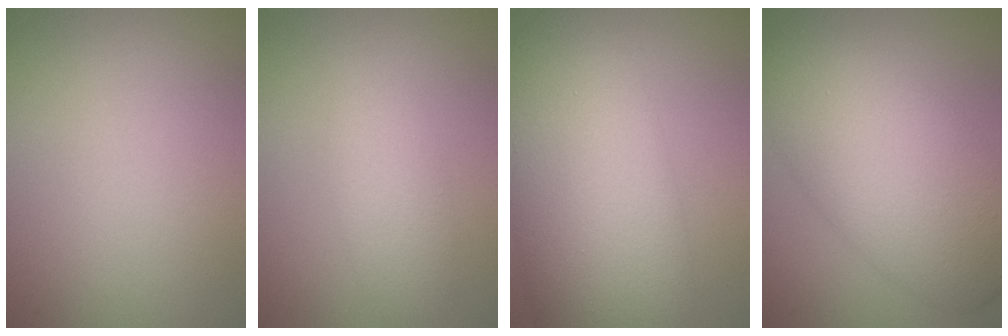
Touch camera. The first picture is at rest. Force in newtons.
{"total": 2.7, "press": 2.7, "slide": 0.0}
{"total": 11.6, "press": 11.6, "slide": 0.2}
{"total": 10.7, "press": 10.7, "slide": 0.2}